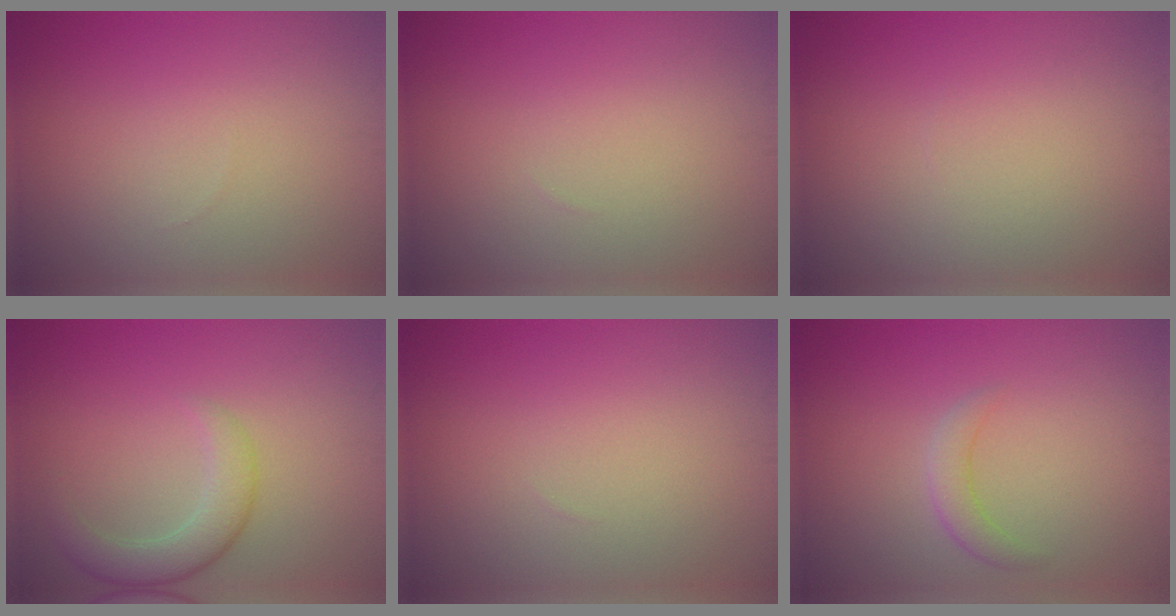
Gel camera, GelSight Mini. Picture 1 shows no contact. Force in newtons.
{"total": 0.0}
{"total": 0.0}
{"total": 3.4, "press": 3.4, "slide": 0.4}
{"total": 0.0}
{"total": 1.8, "press": 1.8, "slide": 0.2}